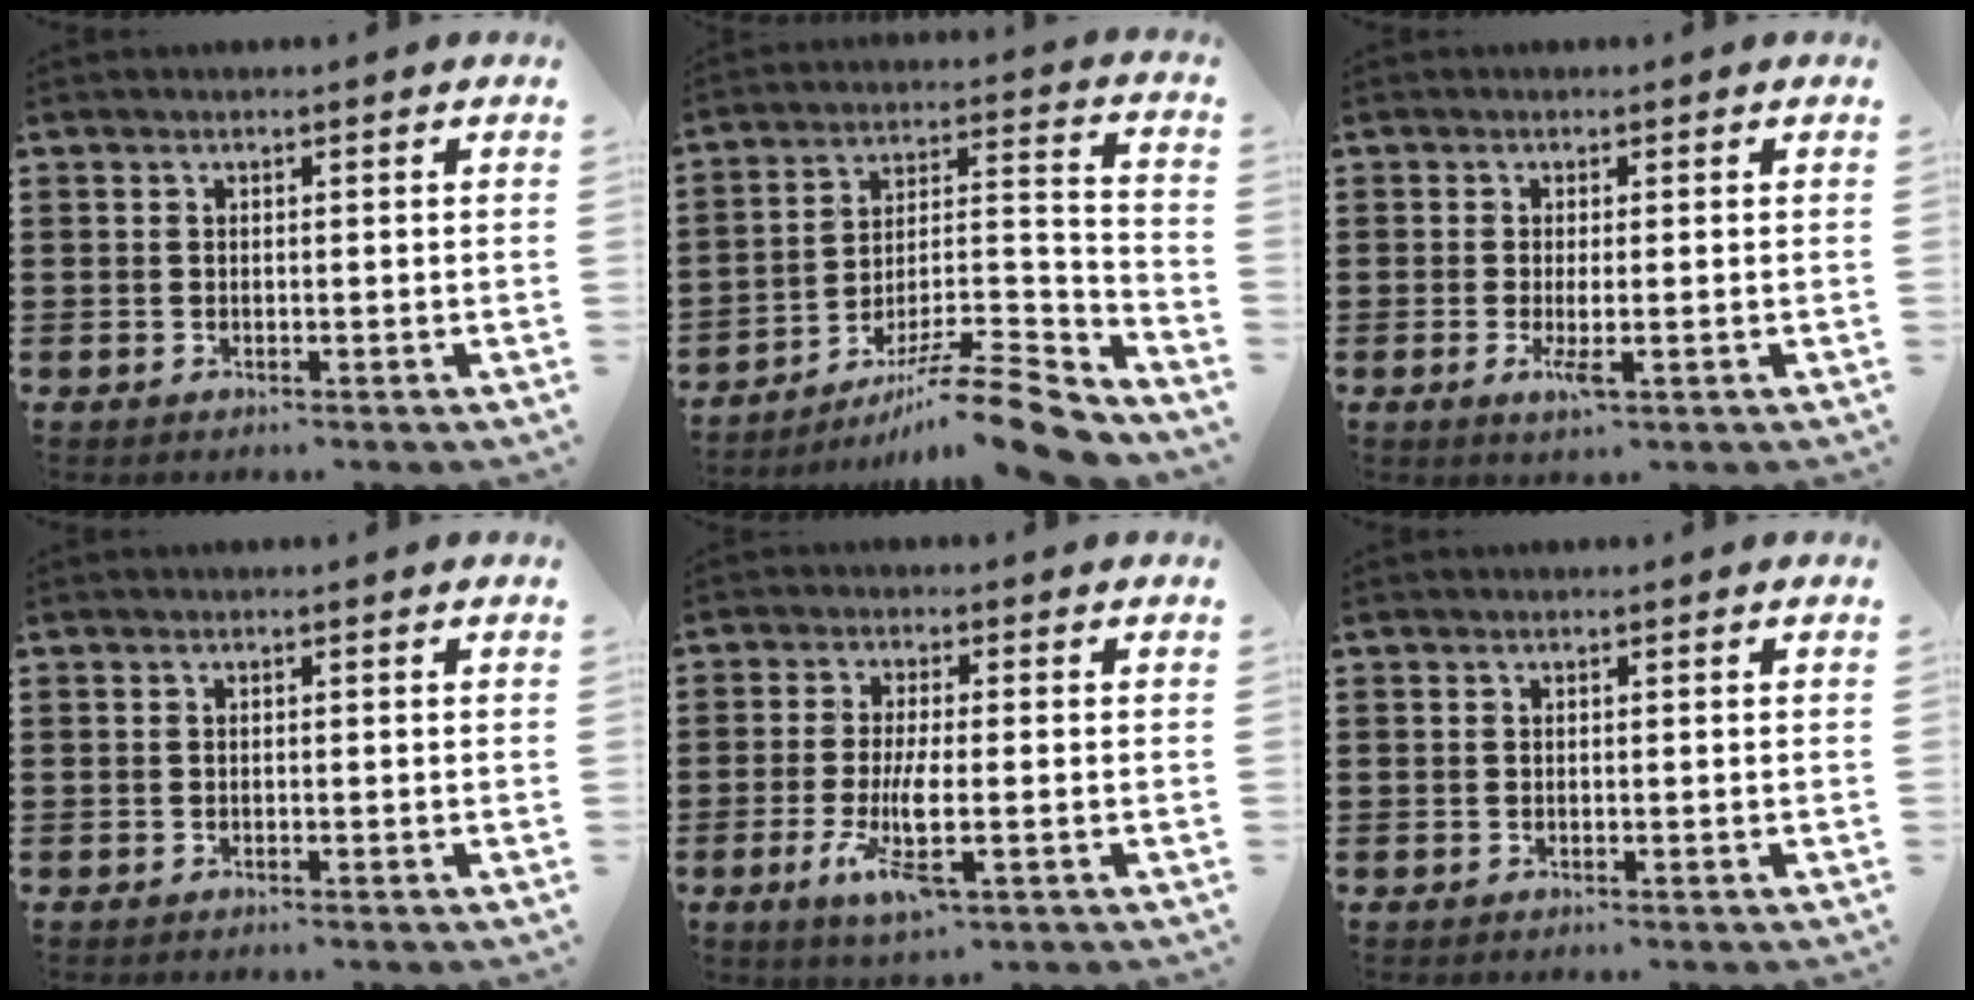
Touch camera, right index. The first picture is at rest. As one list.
[{"total": 11.6, "force": [-9.7, 1.0, 6.2], "torque": [-0.078, 0.028, -0.184]}, {"total": 2.8, "force": [-0.9, 0.4, 2.6], "torque": [-0.058, -0.012, -0.019]}, {"total": 0.0}, {"total": 7.2, "force": [-2.4, 1.6, 6.6], "torque": [-0.141, -0.019, -0.045]}, {"total": 0.0}]